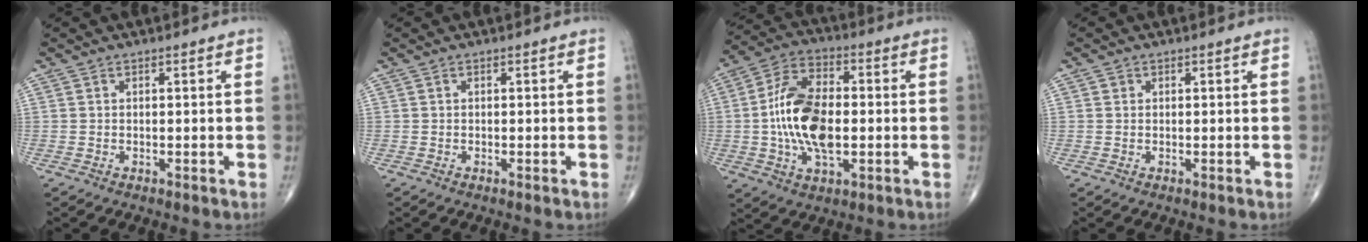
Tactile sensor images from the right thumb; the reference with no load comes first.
{"total": 0.0}
{"total": 15.2, "force": [-0.9, 8.1, 12.8], "torque": [-0.242, 0.015, -0.020]}
{"total": 0.7, "force": [0.2, 0.6, 0.1], "torque": [0.002, 0.001, 0.002]}